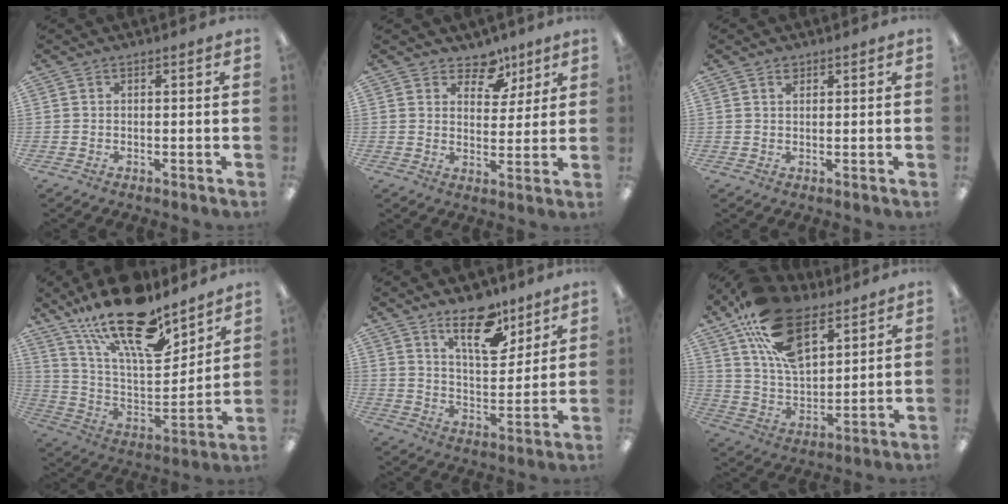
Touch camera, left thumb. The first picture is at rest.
{"total": 7.8, "force": [5.0, 5.2, 2.9], "torque": [-0.030, -0.031, 0.087]}
{"total": 1.5, "force": [1.0, 0.8, 0.7], "torque": [-0.007, -0.003, 0.018]}
{"total": 23.8, "force": [16.1, 9.3, 14.9], "torque": [-0.257, -0.099, 0.278]}
{"total": 14.4, "force": [9.7, 6.4, 8.4], "torque": [-0.115, -0.056, 0.167]}
{"total": 21.2, "force": [11.8, 11.4, 13.5], "torque": [-0.237, -0.044, 0.215]}